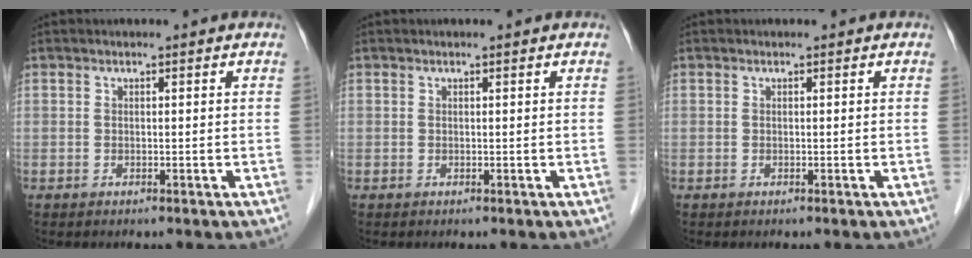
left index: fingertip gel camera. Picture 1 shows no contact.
{"total": 0.0}
{"total": 0.0}